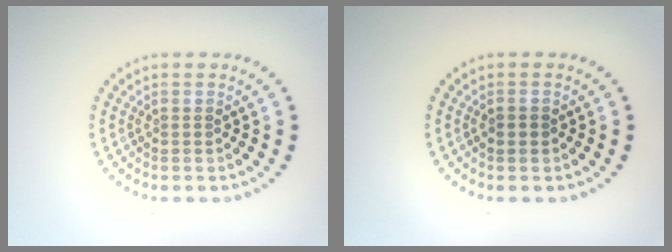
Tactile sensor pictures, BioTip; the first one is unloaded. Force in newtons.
{"total": 1.3, "press": 1.3, "slide": 0.2}